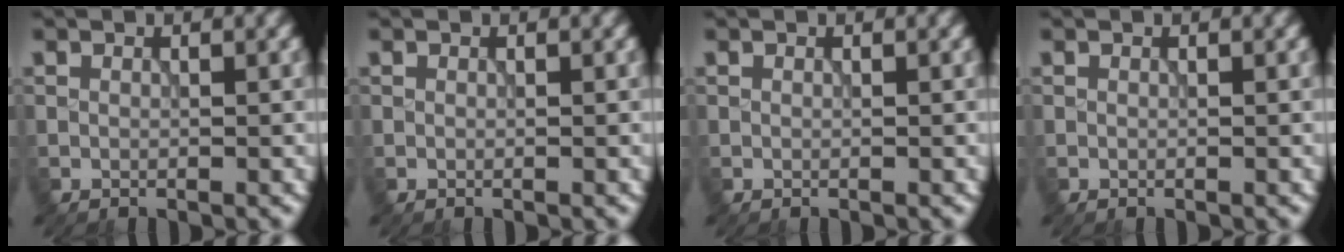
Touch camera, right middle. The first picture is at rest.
{"total": 0.0}
{"total": 0.0}
{"total": 0.0}